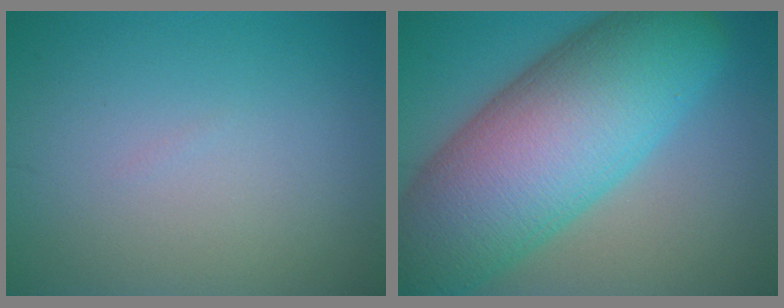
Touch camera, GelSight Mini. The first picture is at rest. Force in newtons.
{"total": 16.0, "press": 16.0, "slide": 0.6}